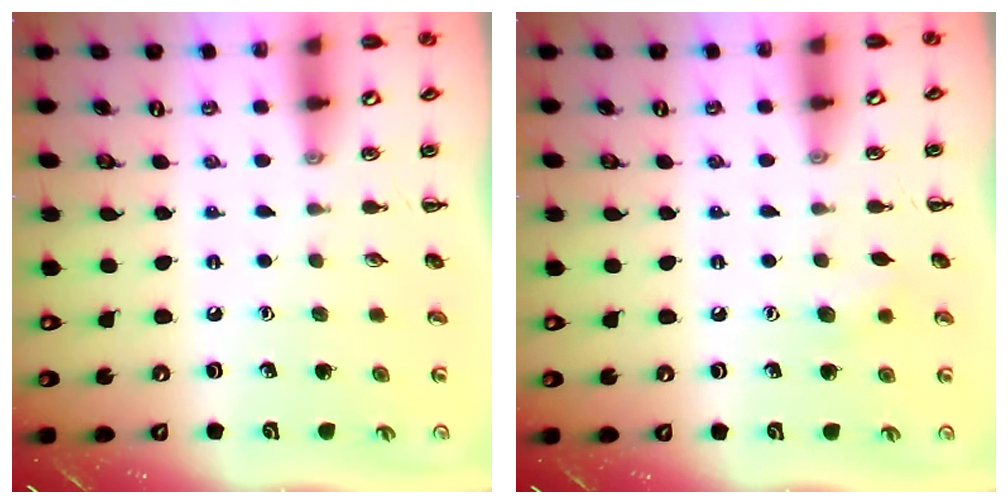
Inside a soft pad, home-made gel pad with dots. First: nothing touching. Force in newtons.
{"total": 5.9, "press": 5.7, "slide": 1.7}